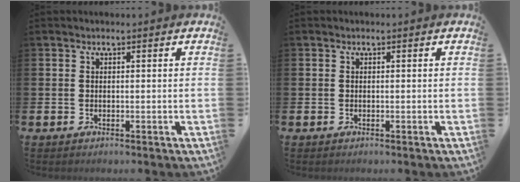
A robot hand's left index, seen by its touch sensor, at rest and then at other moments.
{"total": 0.0}